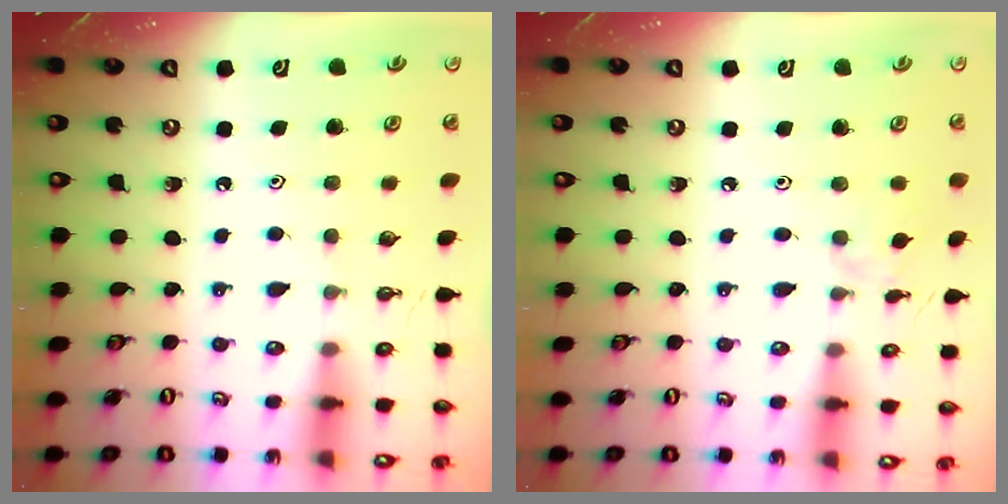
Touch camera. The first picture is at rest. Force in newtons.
{"total": 2.6, "press": 2.6, "slide": 0.4}